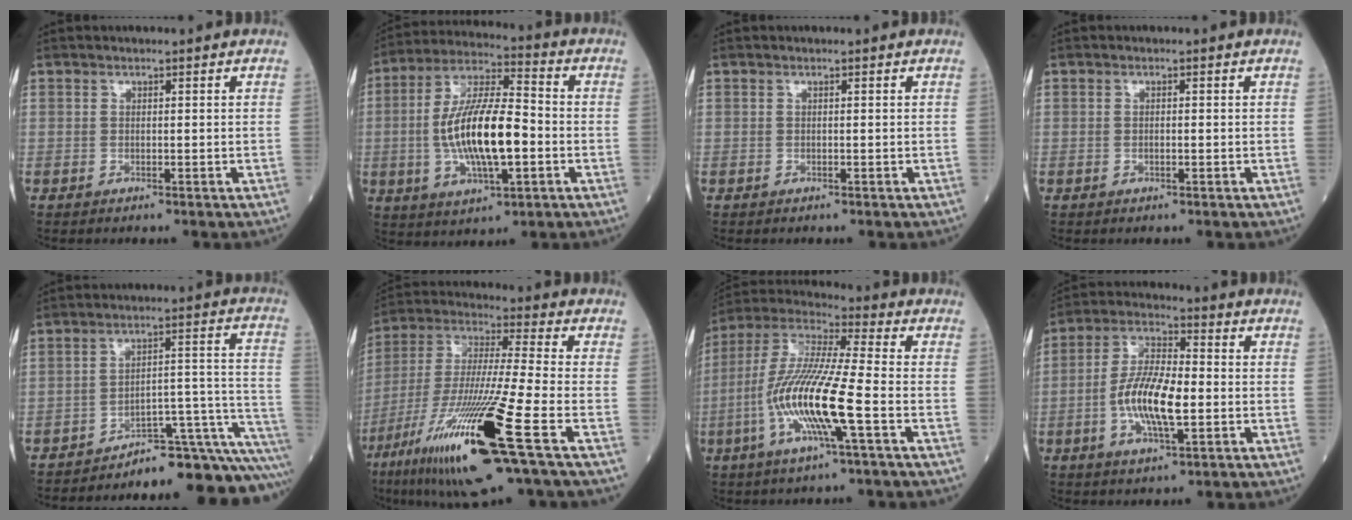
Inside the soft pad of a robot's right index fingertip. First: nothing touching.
{"total": 15.3, "force": [-2.1, 4.4, 14.5], "torque": [-0.286, 0.005, -0.037]}
{"total": 0.0}
{"total": 0.7, "force": [-0.1, 0.2, 0.7], "torque": [-0.013, 0.000, -0.001]}
{"total": 16.7, "force": [-16.1, 0.4, 4.3], "torque": [0.012, 0.055, -0.214]}
{"total": 21.7, "force": [-9.9, 0.5, 19.4], "torque": [-0.387, -0.050, -0.184]}
{"total": 15.4, "force": [-4.2, 0.8, 14.8], "torque": [-0.308, -0.008, -0.088]}
{"total": 11.1, "force": [-2.0, 3.3, 10.4], "torque": [-0.211, 0.004, -0.038]}